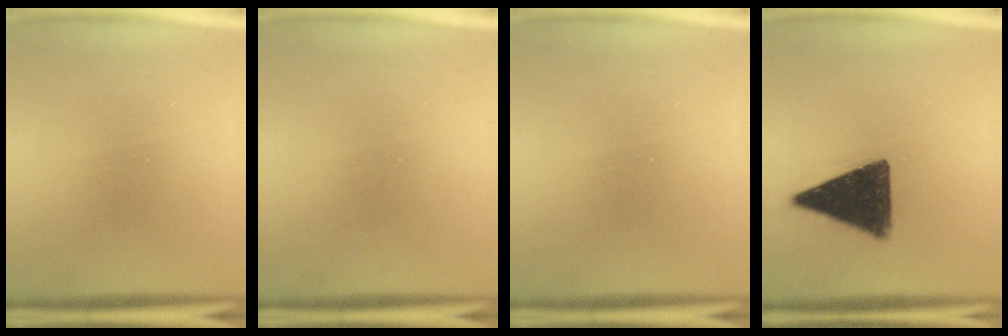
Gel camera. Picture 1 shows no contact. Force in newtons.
{"total": 0.0}
{"total": 0.0}
{"total": 13.0}